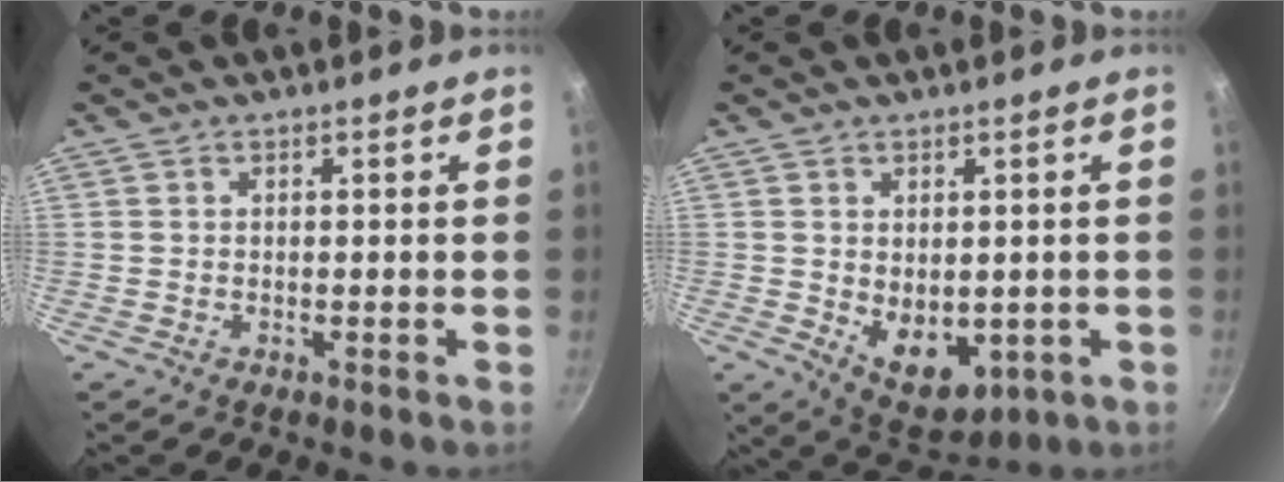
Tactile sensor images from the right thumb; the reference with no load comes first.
{"total": 8.8, "force": [-0.6, 6.0, 6.4], "torque": [-0.073, -0.017, 0.012]}